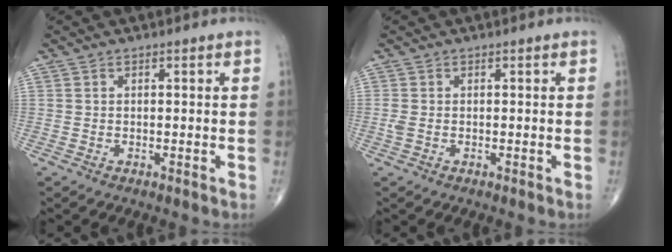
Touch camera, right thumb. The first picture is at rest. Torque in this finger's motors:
{"motor_torque": [0.73, 0.22, 0.55, 0.23, 0.00]}